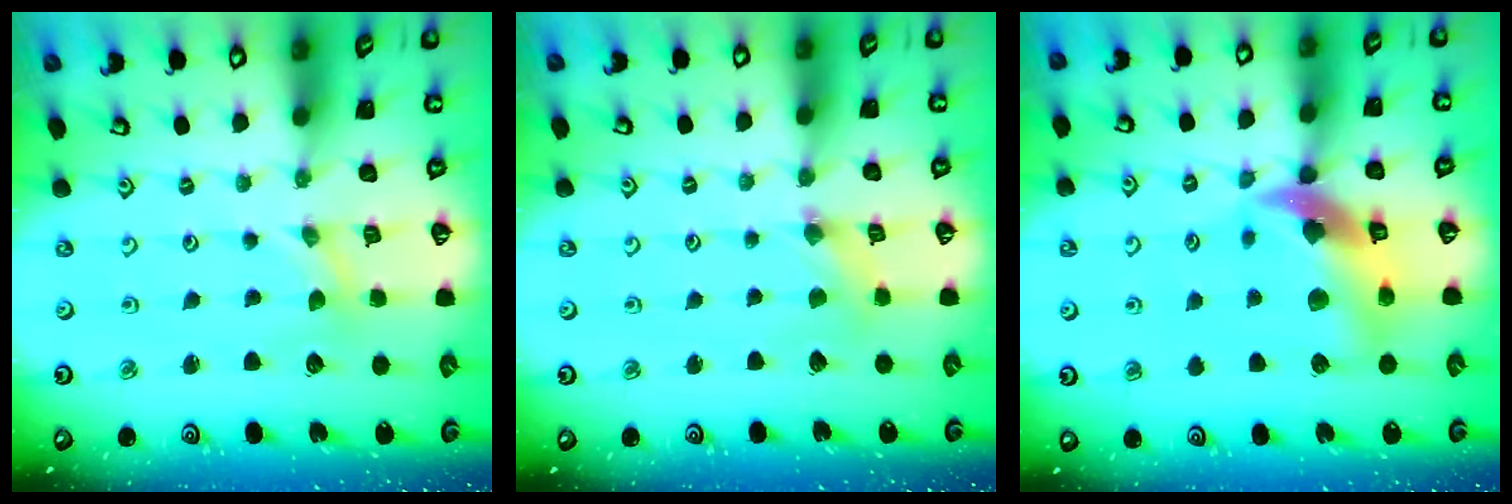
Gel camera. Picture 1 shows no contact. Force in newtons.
{"total": 1.4, "press": 1.3, "slide": 0.3}
{"total": 13.1, "press": 13.0, "slide": 1.7}